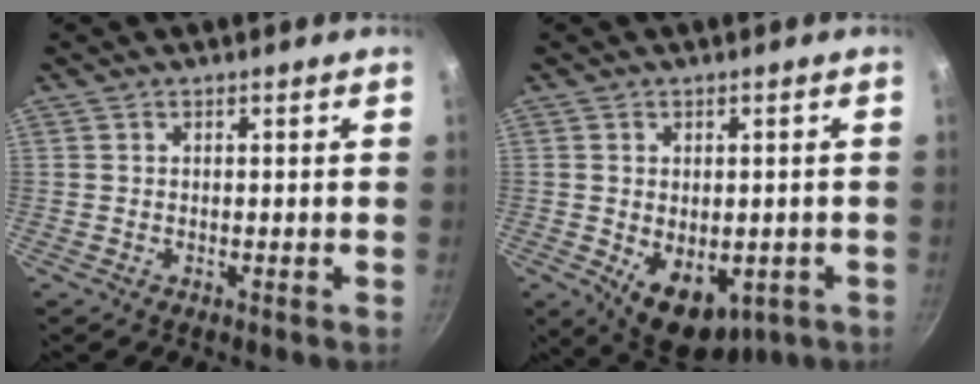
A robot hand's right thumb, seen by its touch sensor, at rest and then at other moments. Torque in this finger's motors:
{"motor_torque": [-0.44, 0.55, 0.52, 0.52, 0.09]}